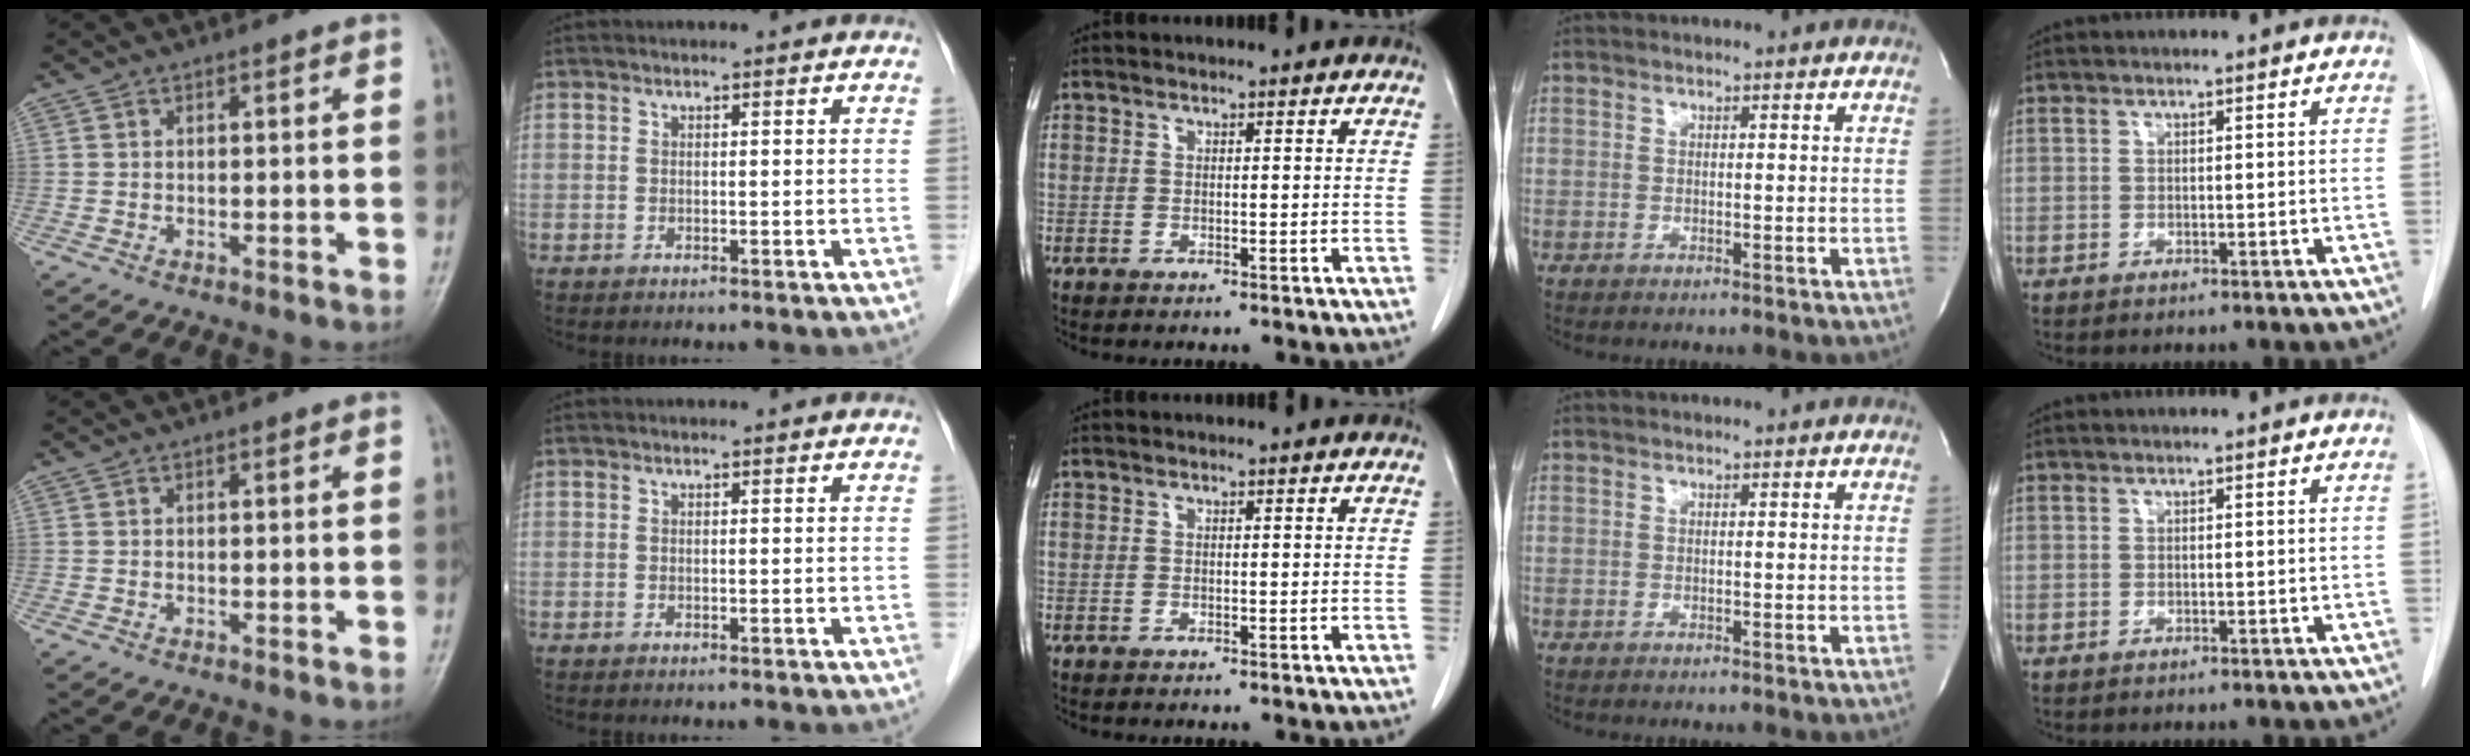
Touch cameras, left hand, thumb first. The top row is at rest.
{}